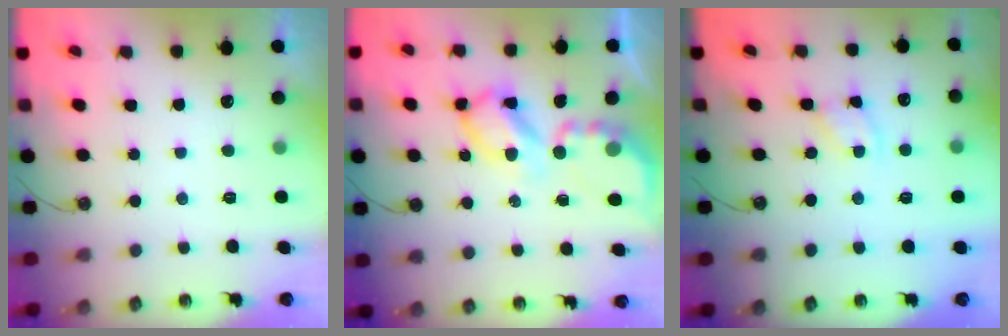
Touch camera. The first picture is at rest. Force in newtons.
{"total": 10.4, "press": 10.4, "slide": 0.9}
{"total": 2.9, "press": 2.9, "slide": 0.1}